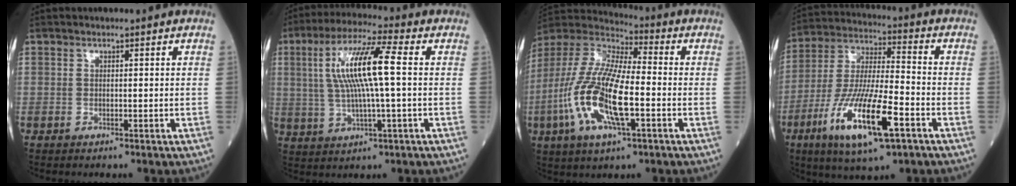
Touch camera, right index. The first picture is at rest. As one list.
[{"total": 11.8, "force": [1.7, 0.9, 11.6], "torque": [-0.232, 0.017, 0.030]}, {"total": 17.3, "force": [-4.5, 4.5, 16.2], "torque": [-0.347, -0.010, -0.087]}, {"total": 16.9, "force": [-7.3, 2.9, 14.9], "torque": [-0.297, -0.023, -0.127]}]